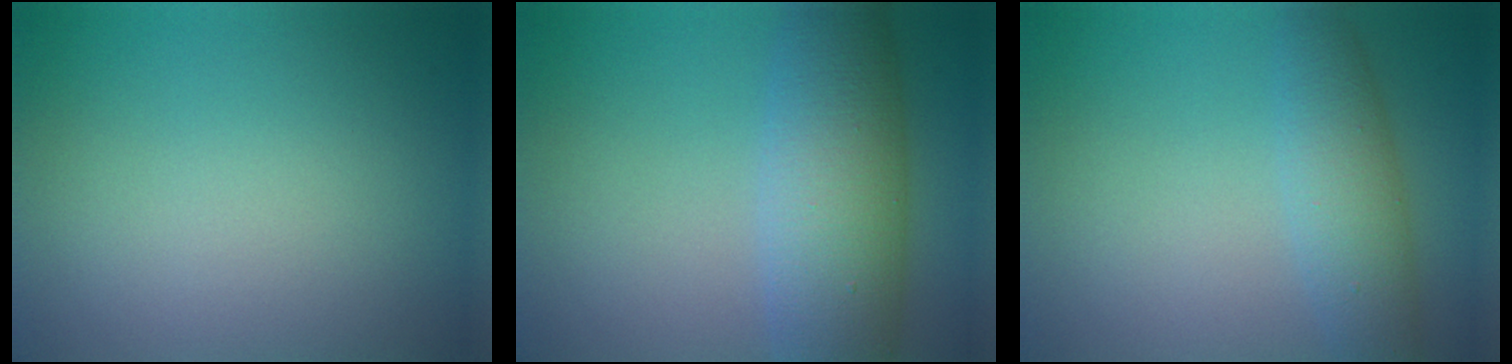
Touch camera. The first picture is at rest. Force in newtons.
{"total": 7.6, "press": 7.6, "slide": 0.2}
{"total": 3.8, "press": 3.8, "slide": 0.2}